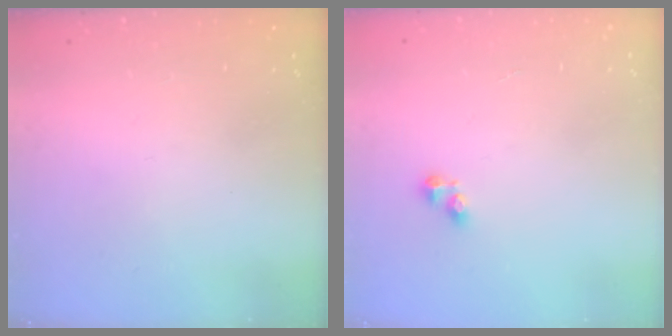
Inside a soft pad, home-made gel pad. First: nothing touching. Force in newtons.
{"total": 2.8, "press": 2.8, "slide": 0.4}